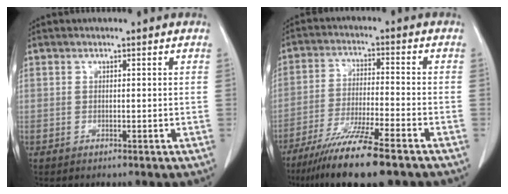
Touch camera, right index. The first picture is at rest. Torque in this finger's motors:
{"motor_torque": [1.25, -0.89, 0.69, 0.21]}